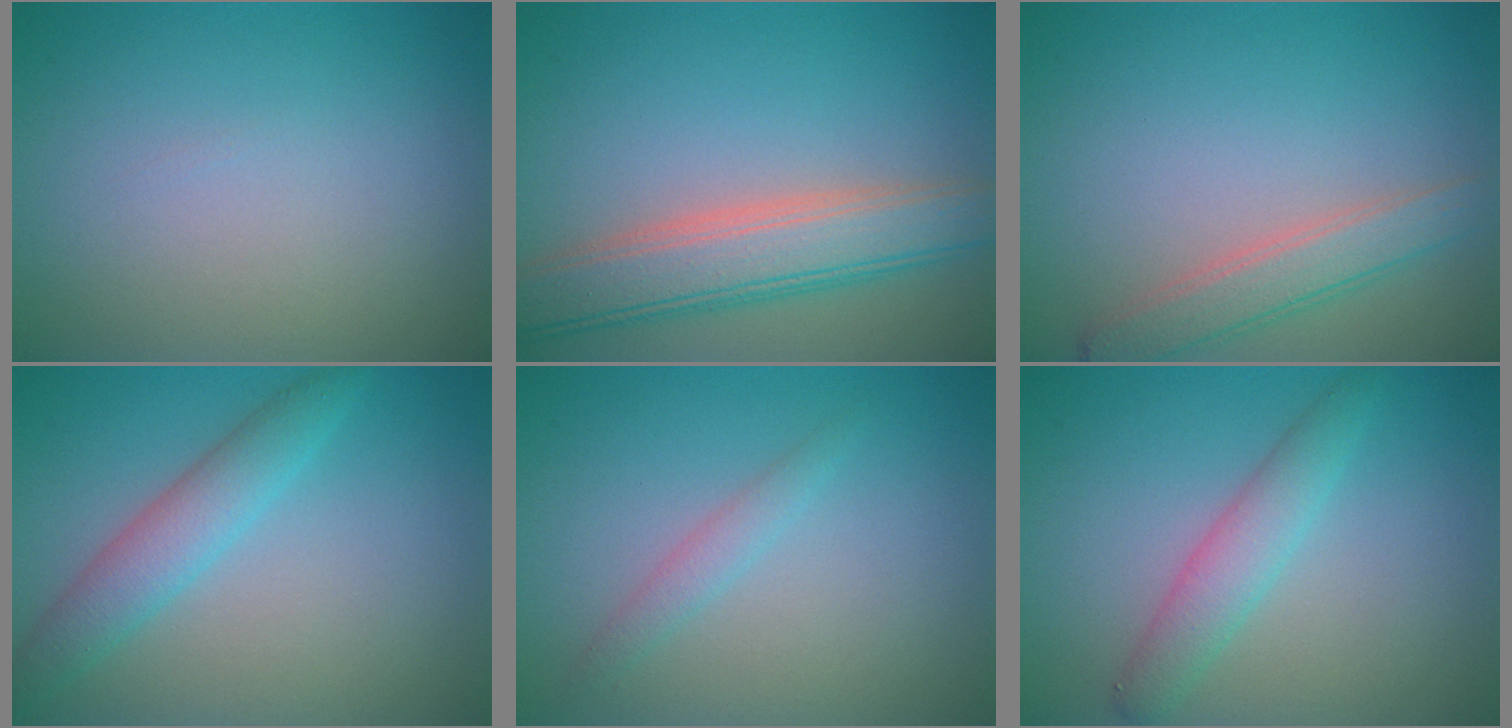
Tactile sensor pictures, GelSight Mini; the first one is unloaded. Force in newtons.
{"total": 6.3, "press": 6.3, "slide": 0.4}
{"total": 2.9, "press": 2.9, "slide": 0.1}
{"total": 3.5, "press": 3.5, "slide": 0.0}
{"total": 1.3, "press": 1.3, "slide": 0.1}
{"total": 2.8, "press": 2.8, "slide": 0.1}